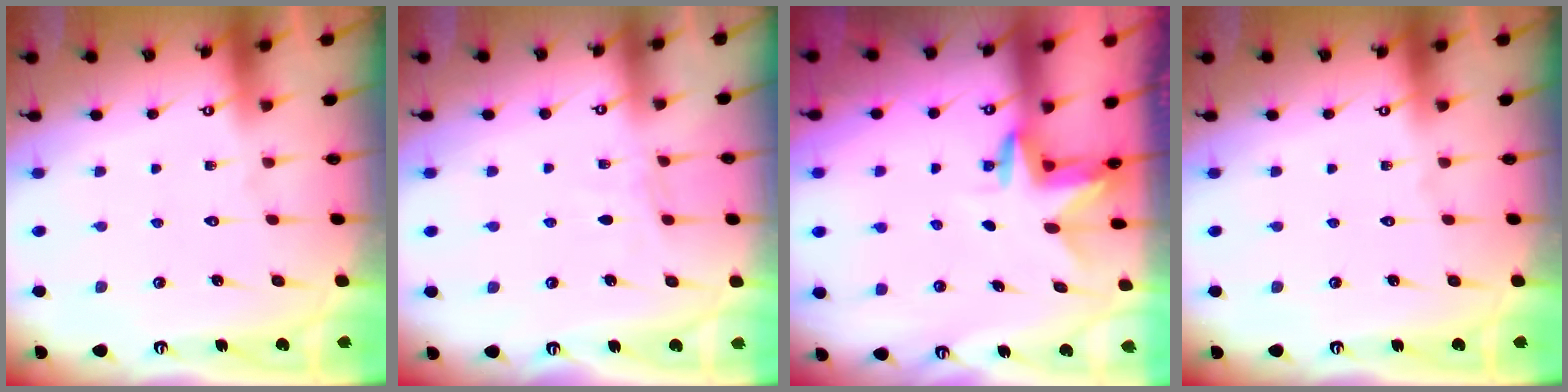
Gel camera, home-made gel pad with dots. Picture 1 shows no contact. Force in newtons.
{"total": 2.9, "press": 2.9, "slide": 0.5}
{"total": 2.7, "press": 2.7, "slide": 0.2}
{"total": 0.0}